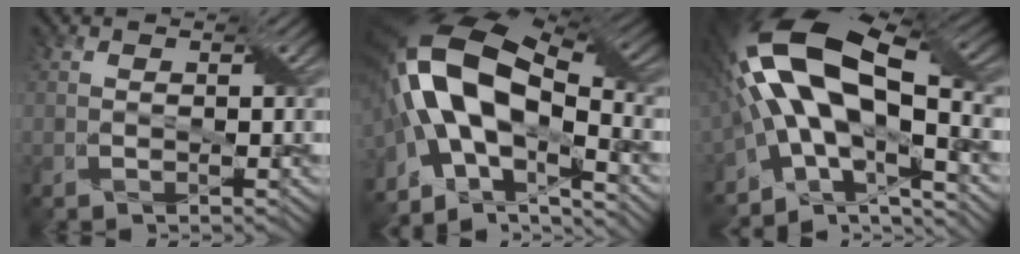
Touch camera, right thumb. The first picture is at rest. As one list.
[{"total": 18.7, "force": [-2.6, 9.5, 15.9], "torque": [-0.324, -0.004, -0.045]}, {"total": 17.8, "force": [-1.9, 8.4, 15.6], "torque": [-0.285, 0.009, -0.043]}]